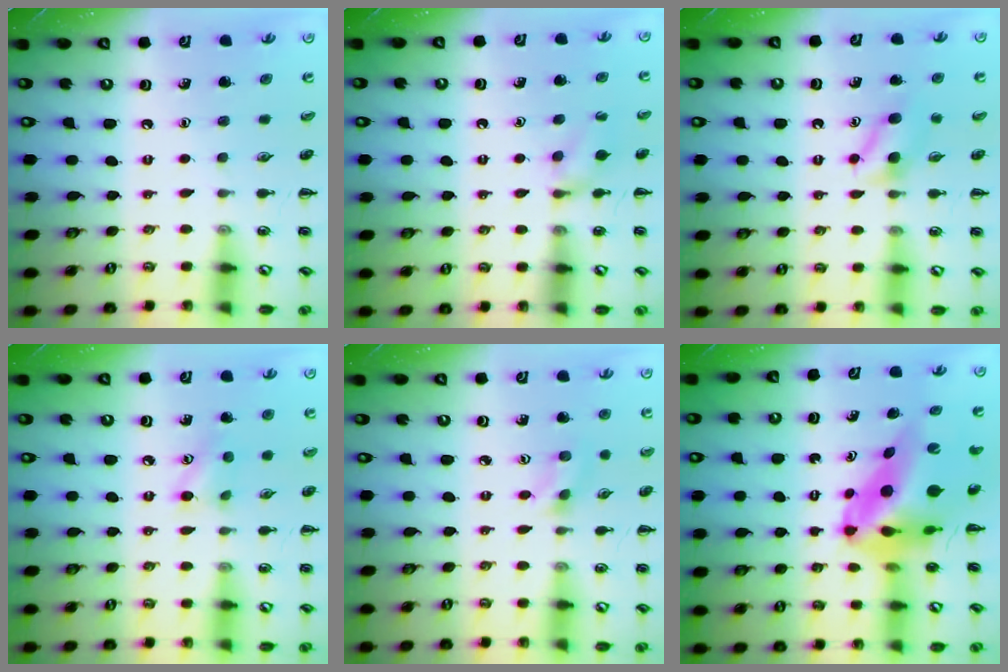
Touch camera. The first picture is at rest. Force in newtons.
{"total": 6.0, "press": 5.7, "slide": 2.0}
{"total": 4.8, "press": 4.6, "slide": 1.4}
{"total": 5.4, "press": 5.3, "slide": 1.2}
{"total": 2.0, "press": 1.9, "slide": 0.8}
{"total": 12.0, "press": 11.4, "slide": 3.7}